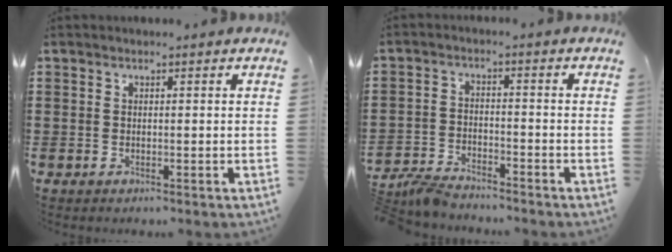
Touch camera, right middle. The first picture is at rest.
{"total": 4.3, "force": [-4.2, 0.7, 0.7], "torque": [-0.030, 0.002, -0.090]}